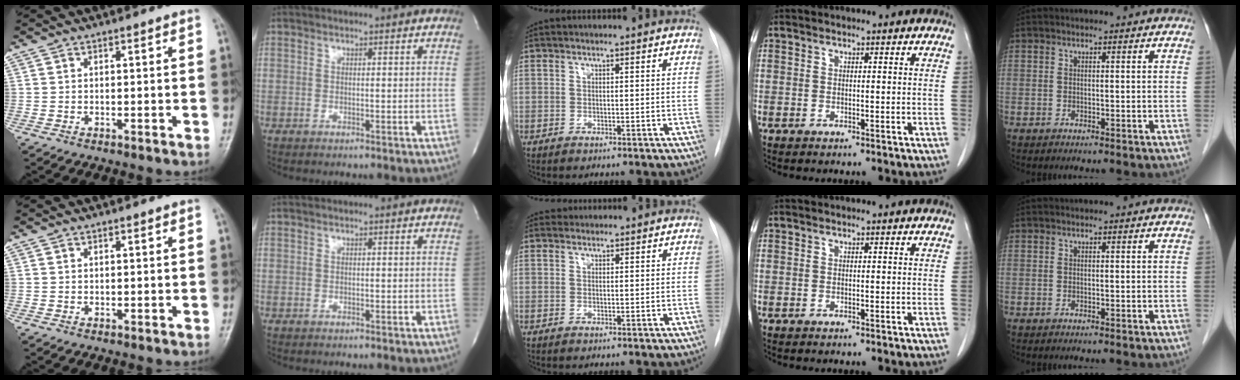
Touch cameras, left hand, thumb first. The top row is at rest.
{"thumb": {"total": 0.7, "force": [0.3, 0.5, 0.4], "torque": [-0.001, -0.001, 0.004]}, "index": {"total": 0.5, "force": [-0.5, 0.0, -0.1], "torque": [0.004, -0.004, -0.010]}, "middle": {"total": 0.9, "force": [0.7, 0.4, -0.2], "torque": [0.002, 0.008, 0.011]}}